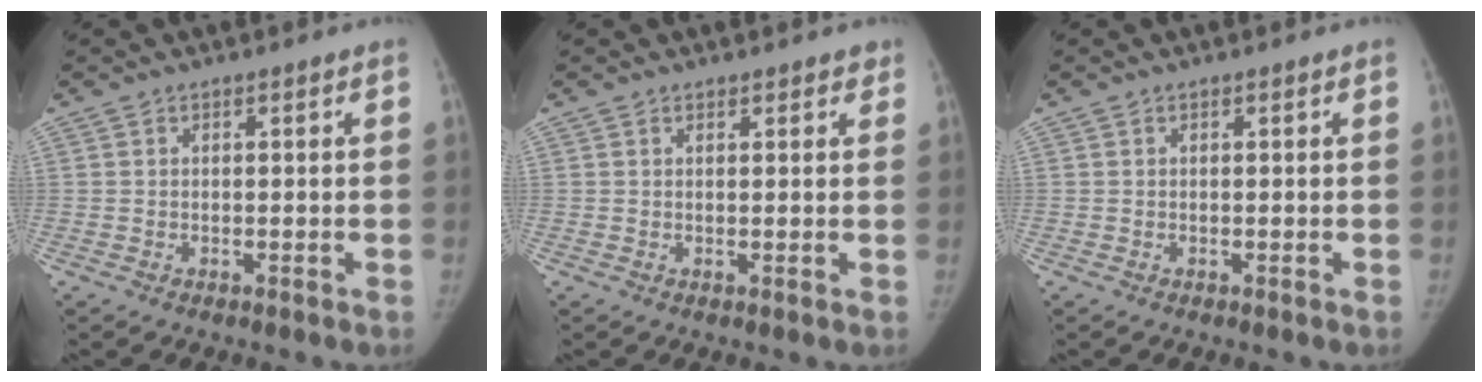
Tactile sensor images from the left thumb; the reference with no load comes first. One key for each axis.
{"total": 1.4, "fx": 1.2, "fy": 0.7, "fz": 0.4, "tx": 0.011, "ty": -0.004, "tz": 0.010}
{"total": 0.0}